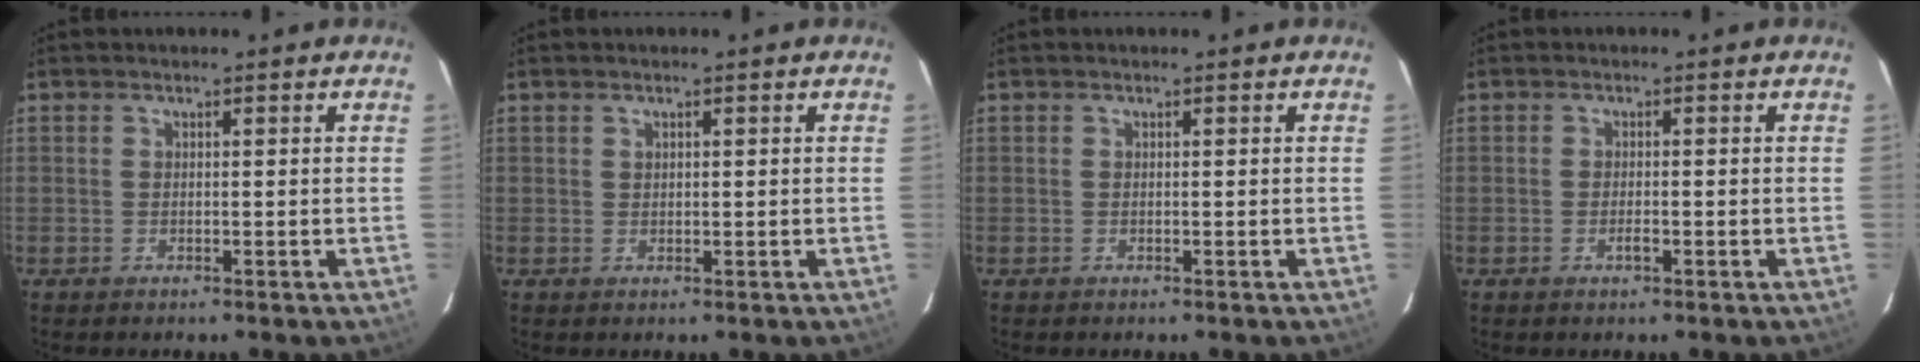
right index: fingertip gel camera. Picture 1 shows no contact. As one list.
[{"total": 0.6, "force": [0.3, 0.5, 0.1], "torque": [-0.002, 0.003, 0.007]}, {"total": 0.0}, {"total": 1.5, "force": [-0.8, 0.5, 1.2], "torque": [-0.023, -0.002, -0.013]}]